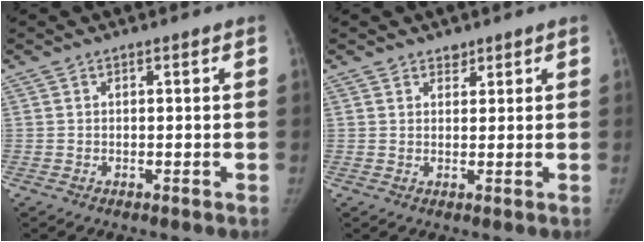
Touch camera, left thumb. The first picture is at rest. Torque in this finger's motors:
{"motor_torque": [0.24, -0.31, 0.60, -0.34, 0.02]}